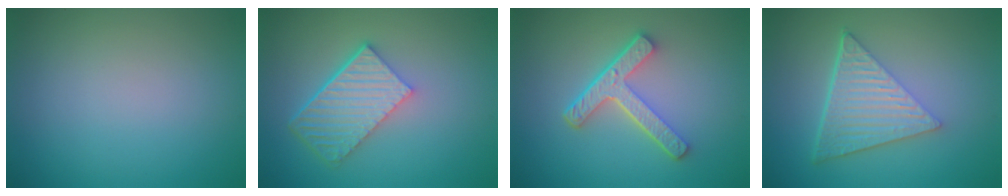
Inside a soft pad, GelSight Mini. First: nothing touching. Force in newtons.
{"total": 6.1, "press": 4.2, "slide": 4.4}
{"total": 4.4, "press": 3.2, "slide": 3.0}
{"total": 6.6, "press": 4.3, "slide": 5.0}